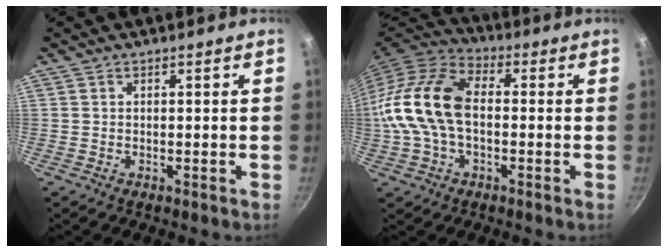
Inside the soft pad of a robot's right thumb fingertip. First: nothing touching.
{"total": 17.7, "force": [-0.7, 11.2, 13.7], "torque": [-0.265, 0.040, -0.028]}